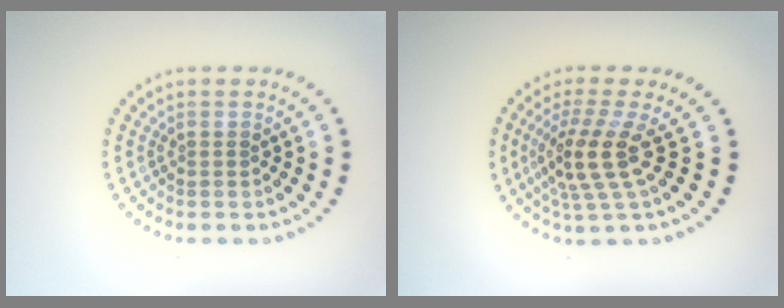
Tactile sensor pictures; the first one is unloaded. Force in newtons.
{"total": 4.1, "press": 3.0, "slide": 2.7}